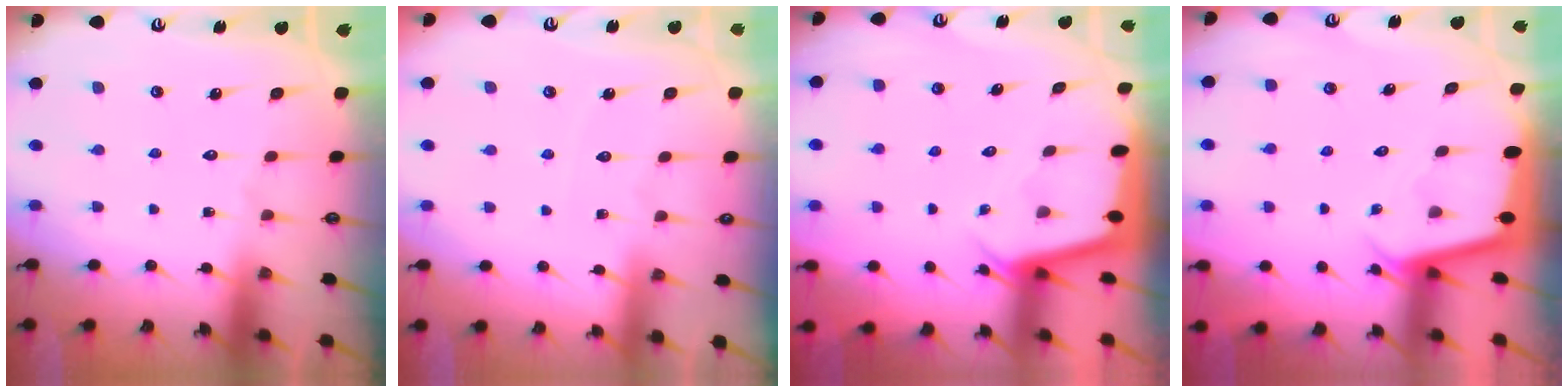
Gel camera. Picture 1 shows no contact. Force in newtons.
{"total": 2.4, "press": 2.4, "slide": 0.4}
{"total": 2.3, "press": 2.3, "slide": 0.0}
{"total": 2.5, "press": 2.5, "slide": 0.1}